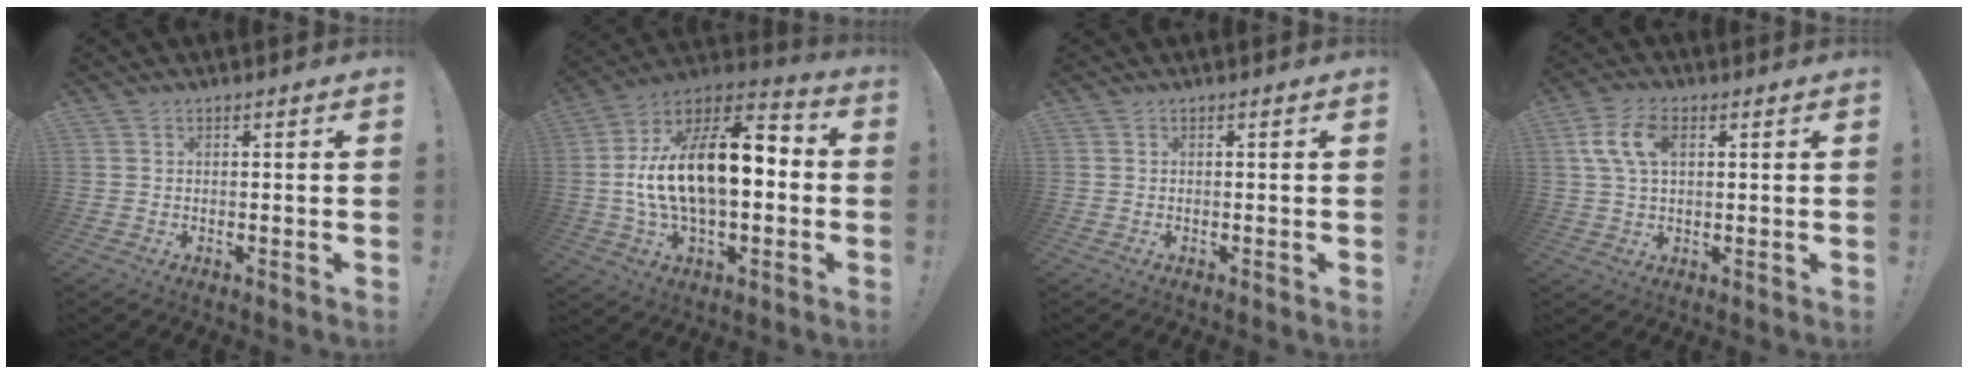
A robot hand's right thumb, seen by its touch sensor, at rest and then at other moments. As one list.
[{"total": 21.4, "force": [0.4, 11.0, 18.4], "torque": [-0.310, 0.001, 0.007]}, {"total": 0.0}, {"total": 9.1, "force": [2.6, 5.4, 6.9], "torque": [-0.130, 0.004, 0.047]}]